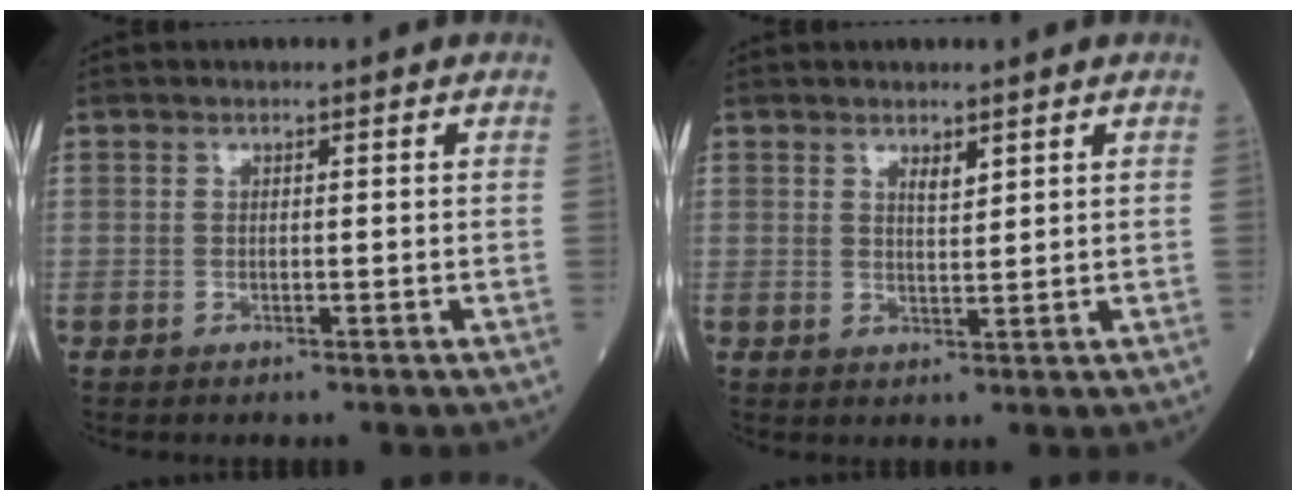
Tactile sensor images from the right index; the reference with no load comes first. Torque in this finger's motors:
{"motor_torque": [-0.01, 0.01, 0.00, 0.00]}